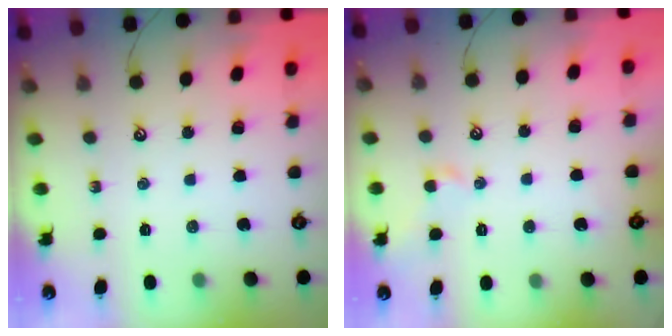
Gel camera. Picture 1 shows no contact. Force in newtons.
{"total": 1.9, "press": 1.8, "slide": 0.5}